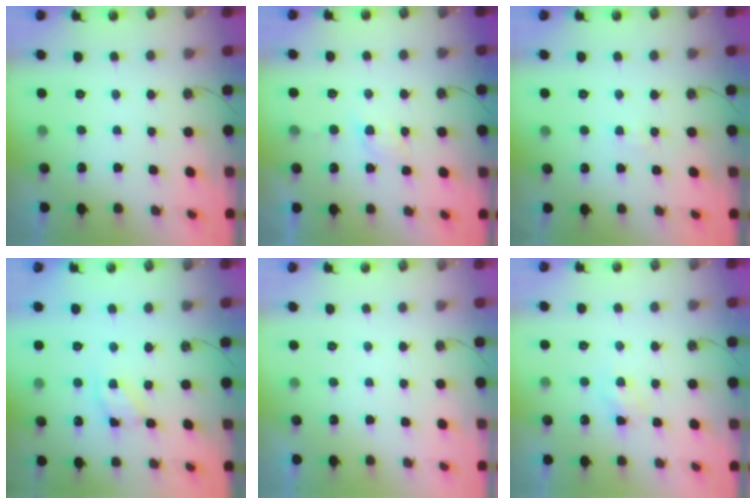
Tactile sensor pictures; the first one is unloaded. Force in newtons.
{"total": 3.4, "press": 3.4, "slide": 0.5}
{"total": 1.5, "press": 1.5, "slide": 0.3}
{"total": 9.0, "press": 9.0, "slide": 0.6}
{"total": 0.0}
{"total": 3.2, "press": 3.2, "slide": 0.4}